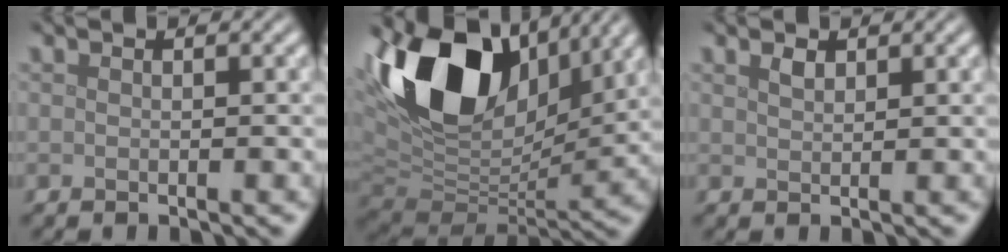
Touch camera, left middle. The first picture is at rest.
{"total": 15.6, "force": [6.4, 9.5, 10.6], "torque": [-0.218, 0.022, 0.117]}
{"total": 1.0, "force": [0.8, 0.4, 0.3], "torque": [-0.008, 0.000, 0.019]}